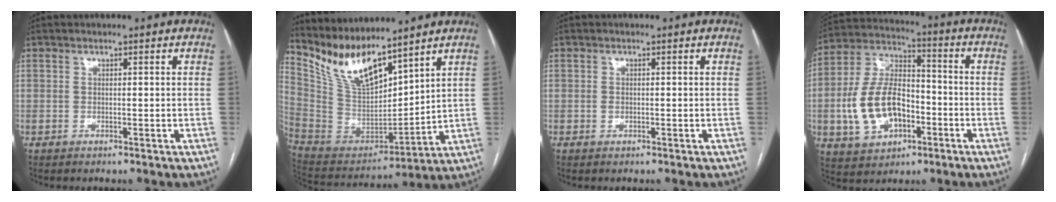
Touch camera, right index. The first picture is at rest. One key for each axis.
{"total": 13.6, "fx": 11.4, "fy": 3.1, "fz": 6.6, "tx": -0.137, "ty": -0.001, "tz": 0.238}
{"total": 0.7, "fx": -0.1, "fy": 0.5, "fz": 0.4, "tx": -0.007, "ty": 0.001, "tz": -0.001}
{"total": 14.4, "fx": -3.7, "fy": 8.6, "fz": 10.9, "tx": -0.236, "ty": 0.020, "tz": -0.061}